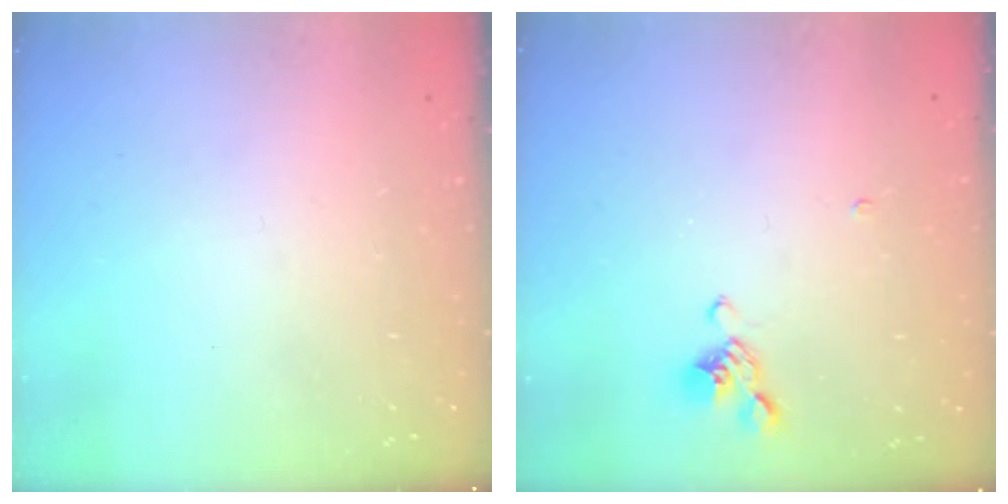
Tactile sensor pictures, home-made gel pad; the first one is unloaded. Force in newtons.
{"total": 1.8, "press": 1.5, "slide": 1.0}